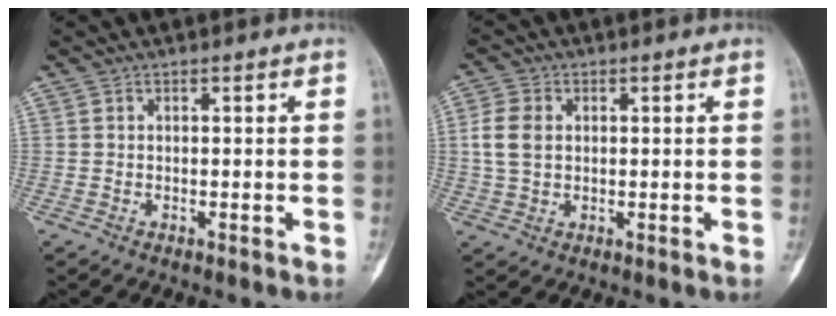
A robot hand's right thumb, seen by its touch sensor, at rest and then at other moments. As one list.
[{"total": 5.5, "force": [0.8, 4.0, 3.7], "torque": [-0.082, 0.005, 0.015]}]